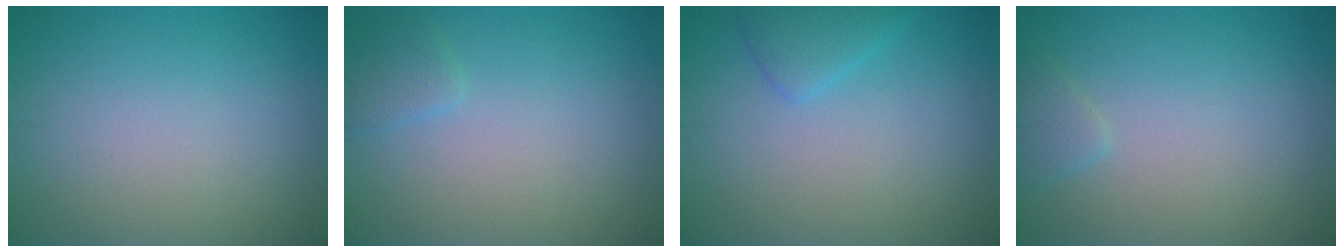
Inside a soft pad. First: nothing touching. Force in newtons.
{"total": 1.2, "press": 1.2, "slide": 0.1}
{"total": 2.0, "press": 2.0, "slide": 0.1}
{"total": 1.1, "press": 1.1, "slide": 0.1}